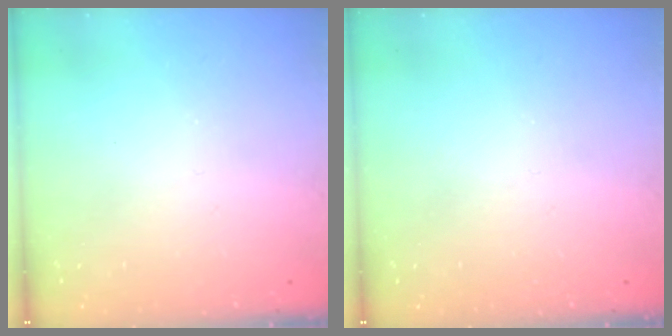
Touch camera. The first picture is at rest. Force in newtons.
{"total": 0.0}